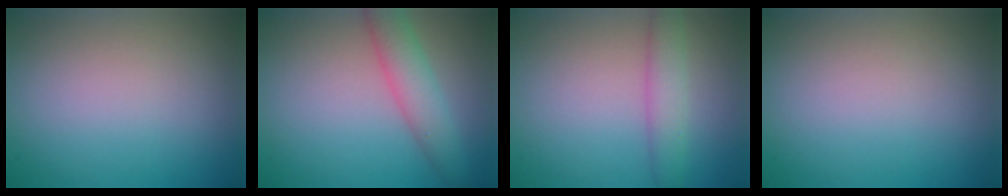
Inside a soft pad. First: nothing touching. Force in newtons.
{"total": 3.9, "press": 3.9, "slide": 0.3}
{"total": 2.9, "press": 2.9, "slide": 0.1}
{"total": 0.0}